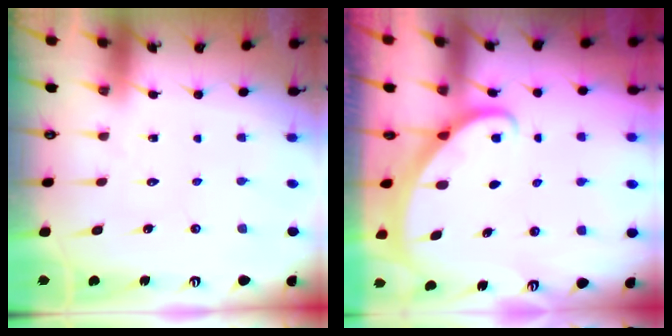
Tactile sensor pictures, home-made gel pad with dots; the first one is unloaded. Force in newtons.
{"total": 1.6, "press": 1.6, "slide": 0.0}